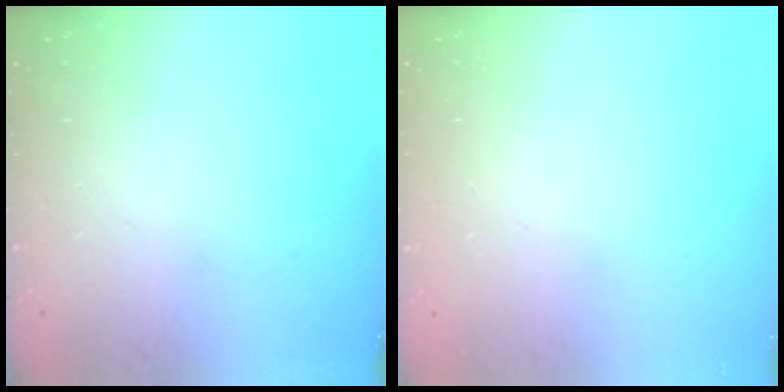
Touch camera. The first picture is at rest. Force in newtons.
{"total": 0.0}